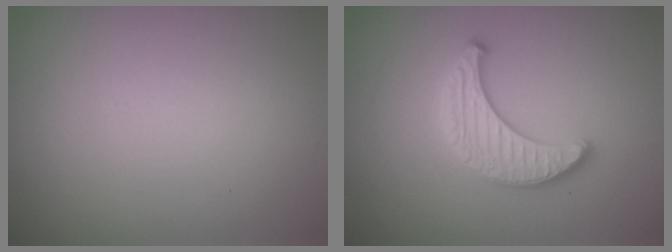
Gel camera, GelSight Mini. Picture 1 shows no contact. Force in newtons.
{"total": 3.3, "press": 3.2, "slide": 0.7}